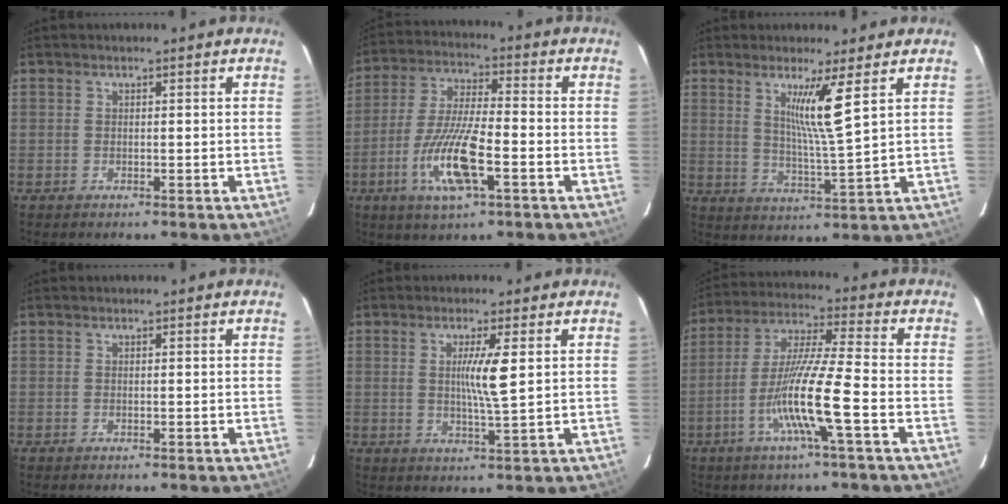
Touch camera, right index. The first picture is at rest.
{"total": 12.2, "force": [-4.5, 2.0, 11.1], "torque": [-0.224, -0.013, -0.083]}
{"total": 7.2, "force": [3.1, -1.6, 6.2], "torque": [-0.109, -0.022, 0.058]}
{"total": 0.0}
{"total": 5.5, "force": [1.2, -0.2, 5.3], "torque": [-0.095, -0.009, 0.021]}
{"total": 12.3, "force": [-4.2, -0.7, 11.5], "torque": [-0.226, -0.006, -0.083]}